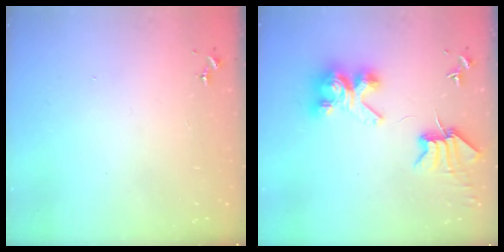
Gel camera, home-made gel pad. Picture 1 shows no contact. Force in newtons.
{"total": 9.1, "press": 9.1, "slide": 1.2}